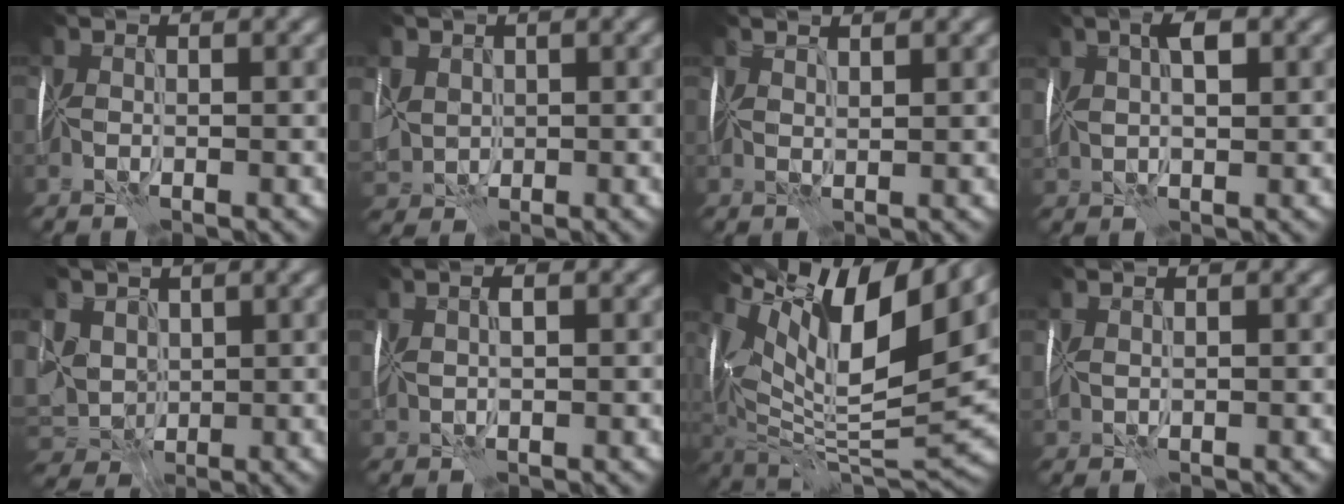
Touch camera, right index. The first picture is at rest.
{"total": 4.7, "force": [0.9, 4.2, 1.9], "torque": [-0.062, 0.010, 0.021]}
{"total": 1.7, "force": [1.6, 0.2, 0.6], "torque": [-0.005, 0.009, 0.018]}
{"total": 3.4, "force": [1.6, 1.4, 2.6], "torque": [-0.051, 0.019, 0.026]}
{"total": 6.3, "force": [1.7, 5.3, 3.1], "torque": [-0.079, 0.006, 0.034]}
{"total": 2.0, "force": [1.0, 0.8, 1.5], "torque": [-0.018, 0.015, 0.020]}
{"total": 14.4, "force": [8.0, 4.9, 10.9], "torque": [-0.208, 0.029, 0.144]}
{"total": 1.9, "force": [0.8, 1.2, 1.2], "torque": [-0.007, 0.010, 0.016]}